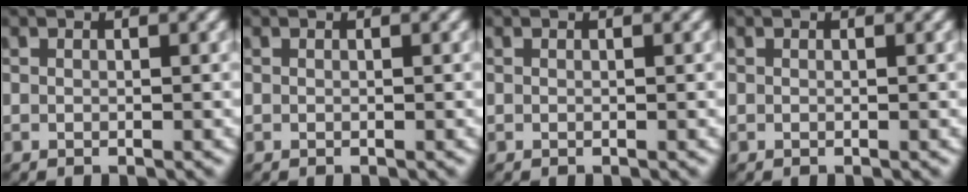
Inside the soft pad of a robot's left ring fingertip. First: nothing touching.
{"total": 0.0}
{"total": 0.0}
{"total": 0.0}